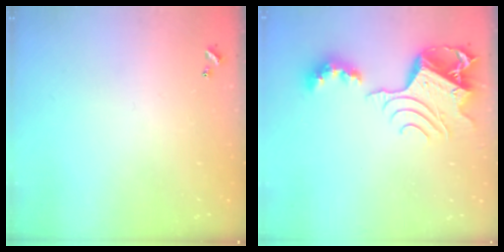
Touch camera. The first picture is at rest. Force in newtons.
{"total": 13.1, "press": 13.0, "slide": 1.6}